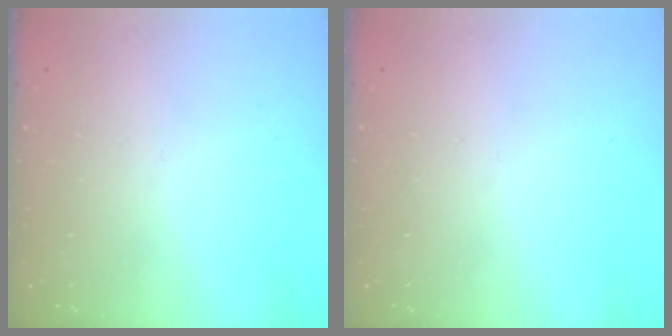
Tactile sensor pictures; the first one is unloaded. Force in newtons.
{"total": 0.0}